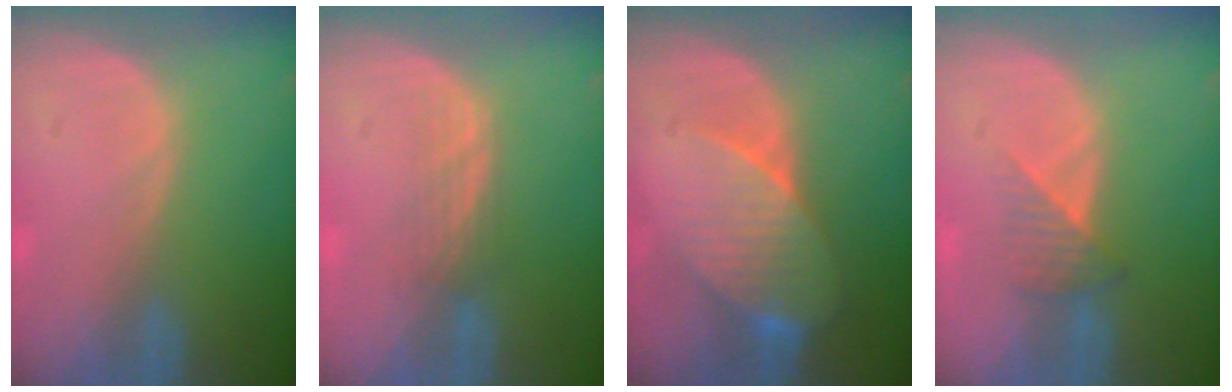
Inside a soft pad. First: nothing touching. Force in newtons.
{"total": 2.8, "press": 2.5, "slide": 1.2}
{"total": 8.2, "press": 7.4, "slide": 3.7}
{"total": 3.4, "press": 3.1, "slide": 1.4}